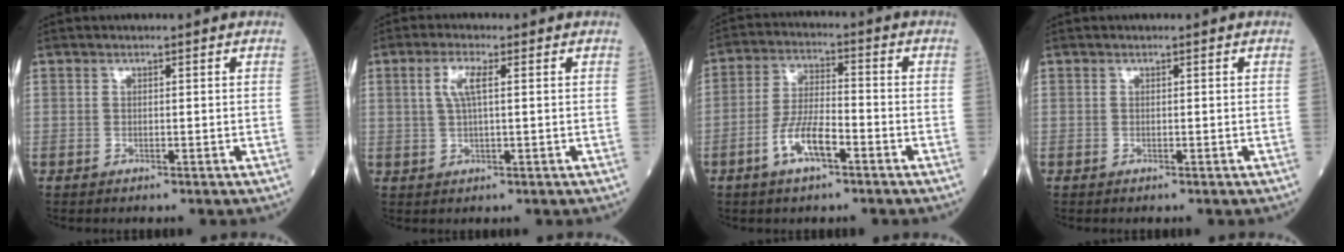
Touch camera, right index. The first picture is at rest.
{"total": 3.7, "force": [1.1, 0.7, 3.5], "torque": [-0.075, 0.007, 0.022]}
{"total": 7.2, "force": [-3.6, 2.1, 5.9], "torque": [-0.116, 0.004, -0.069]}
{"total": 0.0}